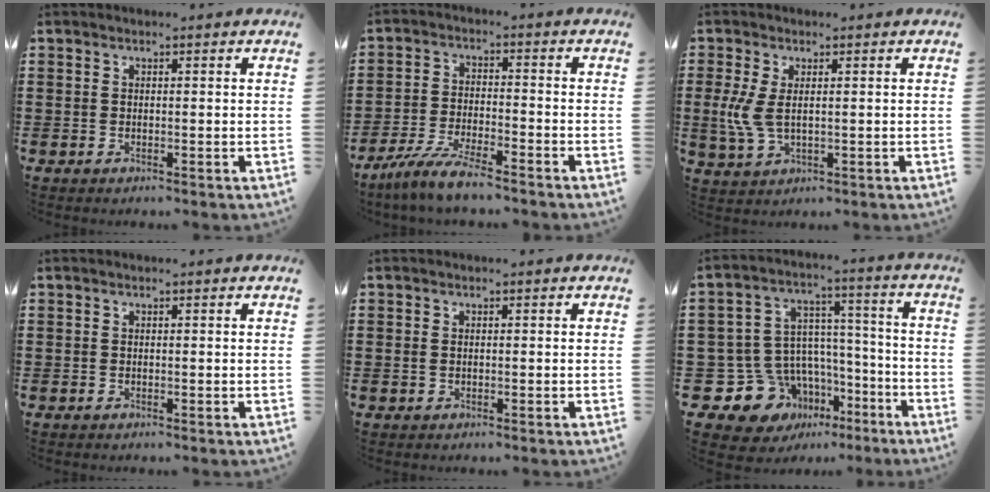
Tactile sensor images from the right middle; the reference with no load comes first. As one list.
[{"total": 6.3, "force": [-5.6, 0.3, 3.0], "torque": [-0.074, -0.012, -0.110]}, {"total": 5.7, "force": [0.6, 3.0, 4.8], "torque": [-0.131, -0.005, 0.002]}, {"total": 0.0}, {"total": 0.6, "force": [-0.1, 0.5, 0.4], "torque": [-0.009, 0.003, -0.002]}, {"total": 11.0, "force": [-6.4, 8.6, 2.4], "torque": [-0.098, 0.001, -0.112]}]